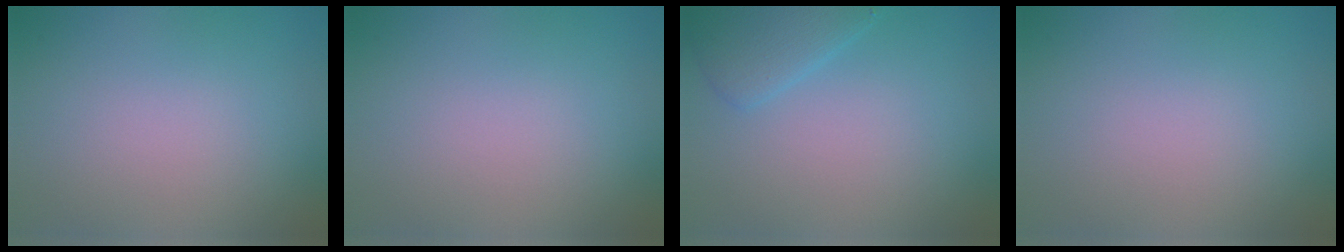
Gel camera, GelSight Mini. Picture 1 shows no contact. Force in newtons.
{"total": 0.0}
{"total": 2.8, "press": 2.8, "slide": 0.2}
{"total": 0.0}